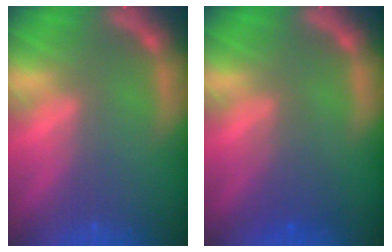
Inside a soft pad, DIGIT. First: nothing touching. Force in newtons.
{"total": 2.4}